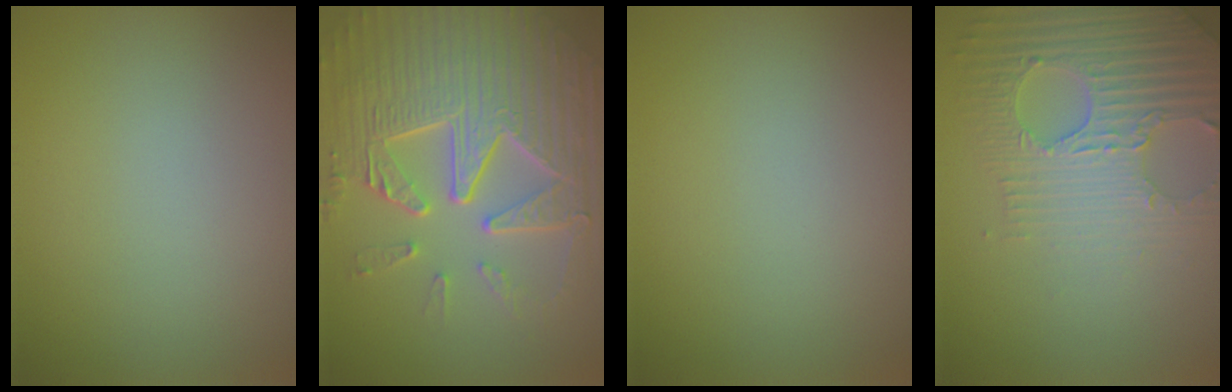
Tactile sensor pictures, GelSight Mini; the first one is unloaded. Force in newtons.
{"total": 9.4, "press": 6.4, "slide": 6.9}
{"total": 0.0}
{"total": 6.4, "press": 5.1, "slide": 3.9}